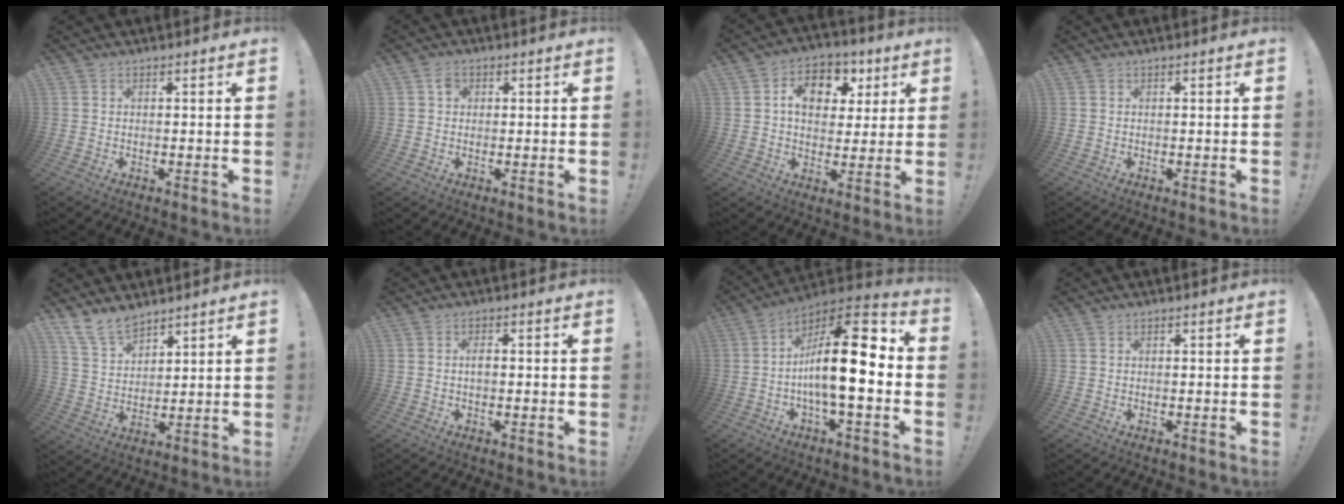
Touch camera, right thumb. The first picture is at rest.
{"total": 2.1, "force": [0.5, 1.7, 1.0], "torque": [-0.004, -0.002, 0.006]}
{"total": 11.7, "force": [3.9, 8.6, 6.9], "torque": [-0.097, -0.009, 0.075]}
{"total": 0.0}
{"total": 9.7, "force": [8.2, 4.1, 3.2], "torque": [-0.065, -0.052, 0.161]}
{"total": 2.0, "force": [0.0, 1.1, 1.7], "torque": [-0.025, 0.004, -0.003]}
{"total": 20.4, "force": [-1.2, 6.9, 19.2], "torque": [-0.314, 0.010, -0.023]}
{"total": 0.0}